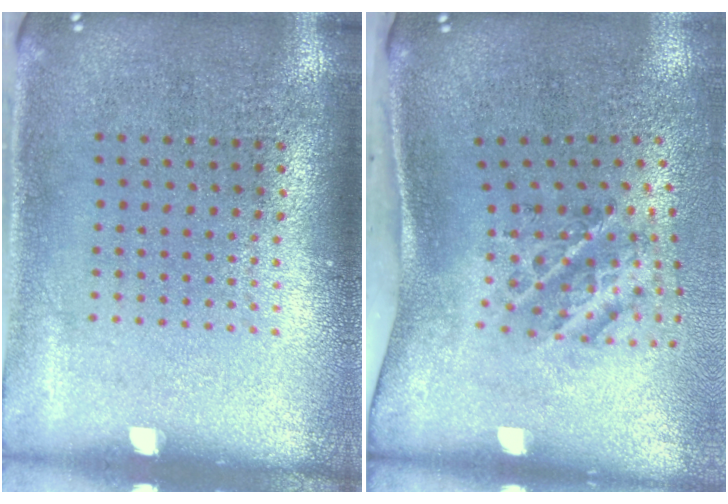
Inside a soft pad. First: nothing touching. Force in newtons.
{"total": 1.8, "press": 1.2, "slide": 1.3}